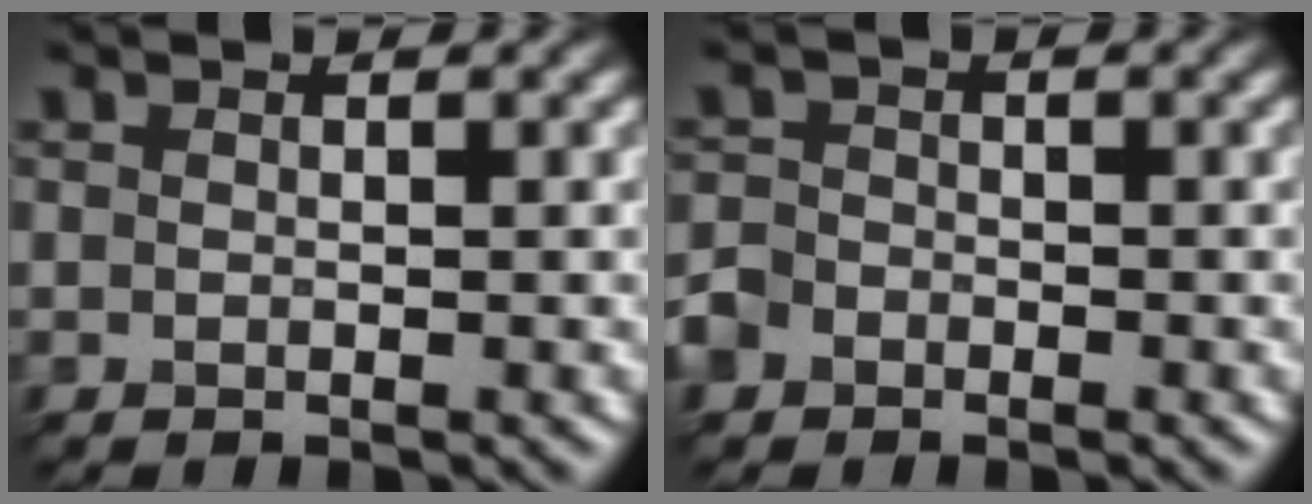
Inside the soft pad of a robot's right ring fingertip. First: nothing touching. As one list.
[{"total": 1.9, "force": [-1.7, 0.3, -0.7], "torque": [-0.014, 0.005, -0.024]}]